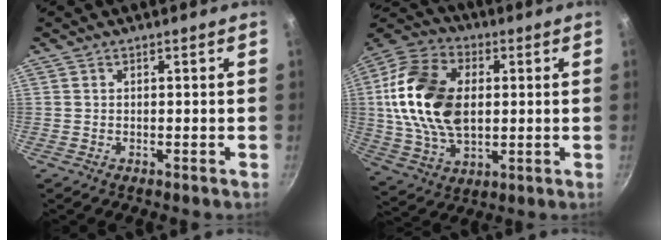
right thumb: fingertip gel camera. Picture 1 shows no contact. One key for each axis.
{"total": 20.3, "fx": 2.0, "fy": 13.3, "fz": 15.2, "tx": -0.269, "ty": 0.006, "tz": 0.032}